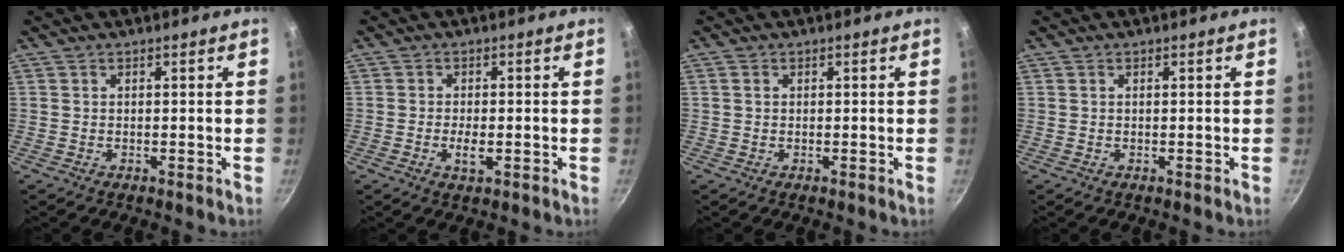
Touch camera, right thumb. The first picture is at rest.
{"total": 3.0, "force": [-0.8, 1.5, 2.5], "torque": [-0.047, 0.004, -0.015]}
{"total": 0.7, "force": [0.2, 0.6, 0.4], "torque": [-0.006, 0.002, 0.002]}
{"total": 0.0}